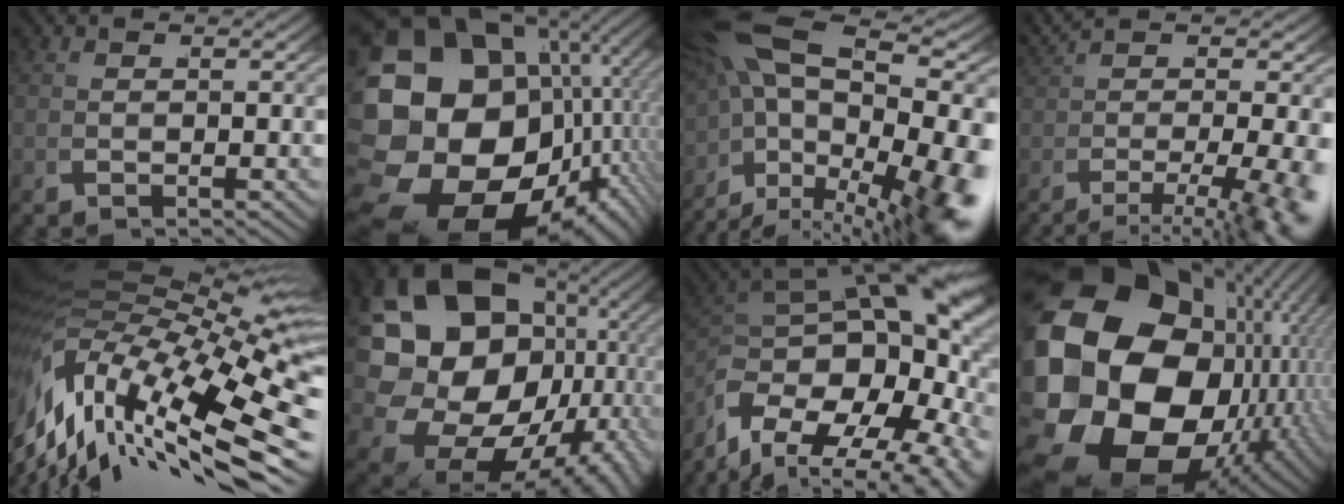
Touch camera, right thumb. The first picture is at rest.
{"total": 26.8, "force": [-2.1, 19.7, 18.0], "torque": [-0.345, -0.092, 0.009]}
{"total": 12.2, "force": [-1.2, 7.2, 9.8], "torque": [-0.210, -0.052, 0.015]}
{"total": 6.1, "force": [-1.4, 2.0, 5.6], "torque": [-0.085, -0.021, 0.000]}
{"total": 19.9, "force": [0.3, 11.9, 16.0], "torque": [-0.277, -0.024, 0.030]}
{"total": 22.0, "force": [-0.3, 16.5, 14.6], "torque": [-0.311, -0.074, 0.030]}
{"total": 16.0, "force": [-1.7, 9.4, 12.9], "torque": [-0.230, -0.069, 0.020]}
{"total": 29.8, "force": [-2.1, 20.6, 21.5], "torque": [-0.382, -0.072, 0.006]}